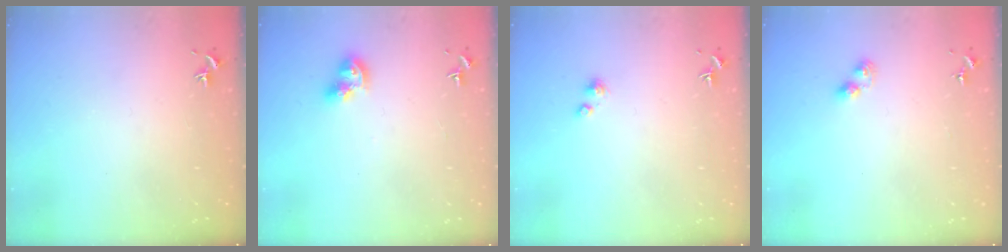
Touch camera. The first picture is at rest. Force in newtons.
{"total": 9.0, "press": 9.0, "slide": 0.8}
{"total": 2.2, "press": 2.2, "slide": 0.2}
{"total": 3.3, "press": 3.3, "slide": 0.4}